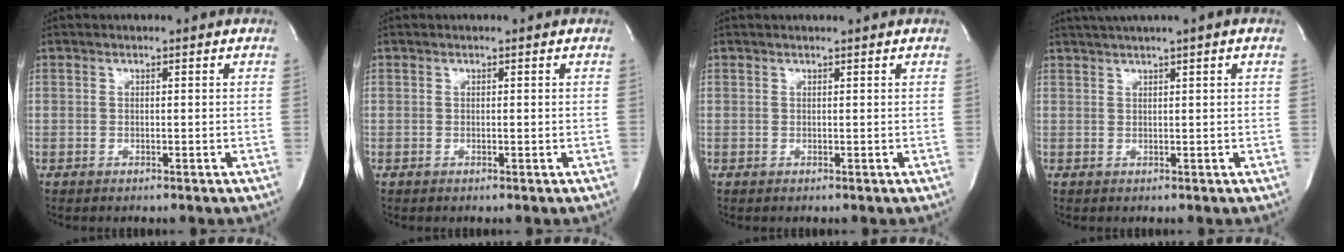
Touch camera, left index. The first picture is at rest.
{"total": 0.0}
{"total": 1.4, "force": [1.3, -0.4, 0.4], "torque": [-0.011, 0.002, 0.020]}
{"total": 4.9, "force": [3.5, -0.8, 3.4], "torque": [-0.059, 0.025, 0.060]}